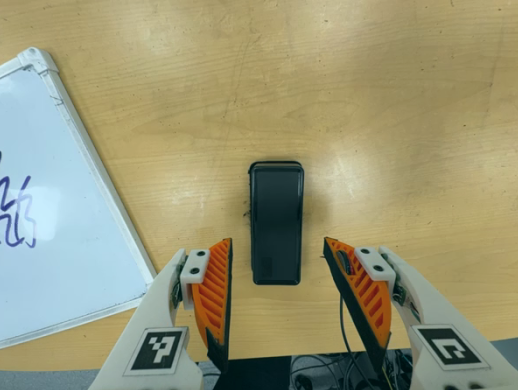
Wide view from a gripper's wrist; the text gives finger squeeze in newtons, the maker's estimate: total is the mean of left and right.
{"total": 0.0}